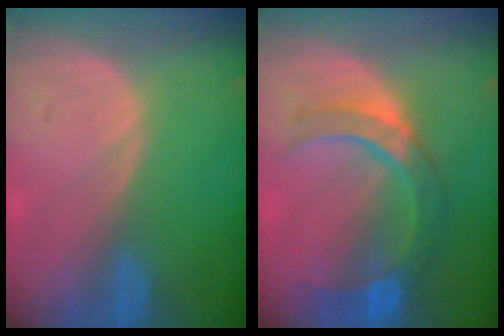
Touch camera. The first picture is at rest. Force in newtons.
{"total": 8.5, "press": 8.1, "slide": 2.7}